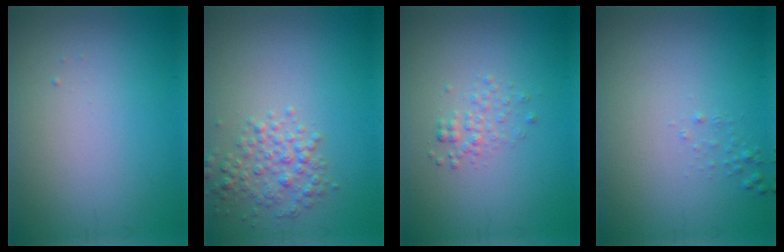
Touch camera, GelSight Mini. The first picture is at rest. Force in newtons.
{"total": 2.8, "press": 2.8, "slide": 0.1}
{"total": 1.4, "press": 1.4, "slide": 0.1}
{"total": 0.6, "press": 0.6, "slide": 0.0}